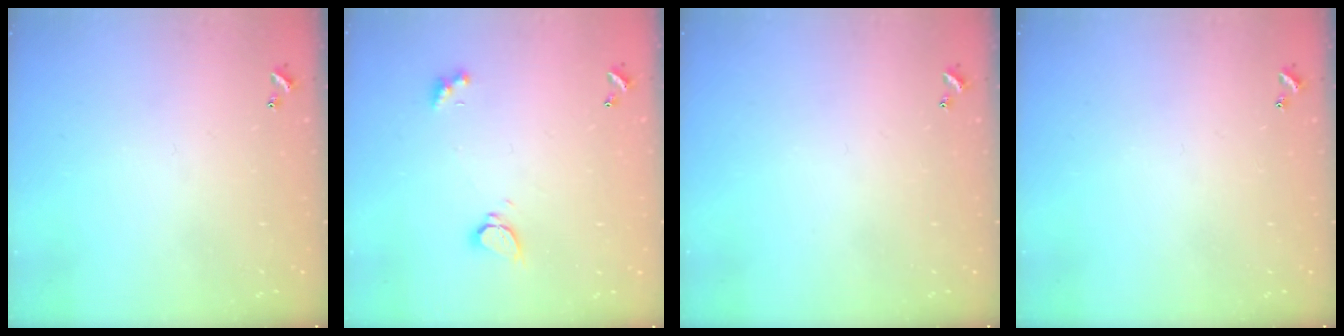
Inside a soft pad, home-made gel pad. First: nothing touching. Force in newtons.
{"total": 2.4, "press": 2.3, "slide": 0.4}
{"total": 0.0}
{"total": 0.0}